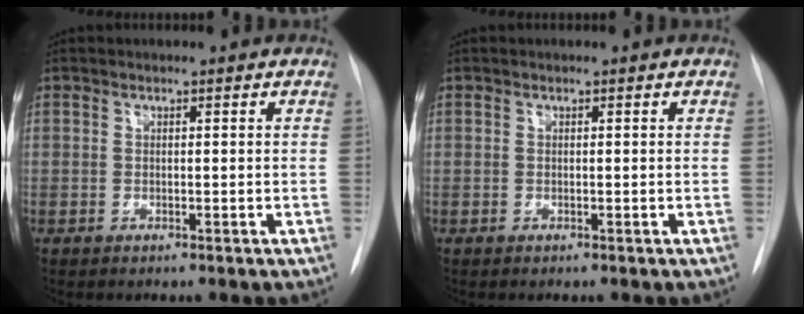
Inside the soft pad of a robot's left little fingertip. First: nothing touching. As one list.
[{"total": 0.0}]